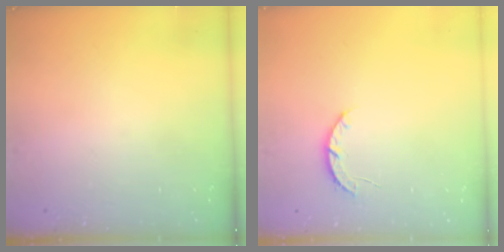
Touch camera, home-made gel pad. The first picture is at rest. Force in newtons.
{"total": 3.9, "press": 3.9, "slide": 0.4}